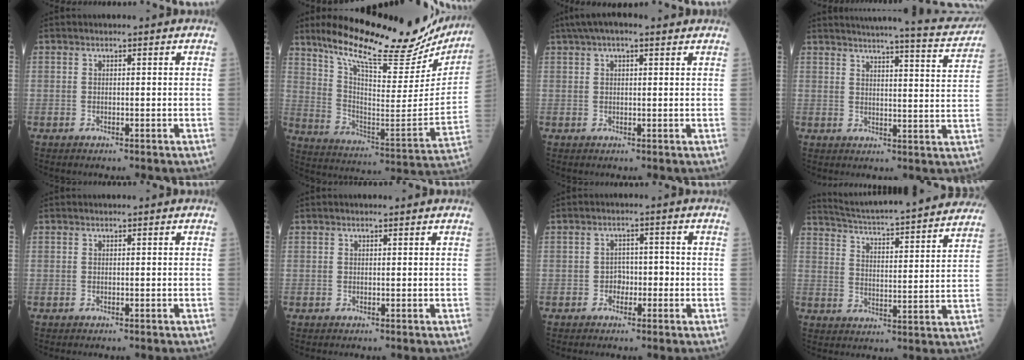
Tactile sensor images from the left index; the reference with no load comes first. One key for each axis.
{"total": 26.9, "fx": 22.6, "fy": 6.0, "fz": 13.4, "tx": -0.219, "ty": -0.035, "tz": 0.317}
{"total": 7.0, "fx": 4.9, "fy": 1.9, "fz": 4.6, "tx": -0.083, "ty": 0.048, "tz": 0.079}
{"total": 15.6, "fx": 14.7, "fy": 0.1, "fz": 5.3, "tx": -0.073, "ty": -0.047, "tz": 0.167}
{"total": 0.0}
{"total": 0.5, "fx": 0.4, "fy": 0.1, "fz": 0.3, "tx": -0.012, "ty": 0.003, "tz": 0.006}
{"total": 2.4, "fx": -0.9, "fy": 1.7, "fz": 1.4, "tx": -0.014, "ty": 0.009, "tz": -0.017}
{"total": 26.3, "fx": 24.2, "fy": 1.2, "fz": 10.2, "tx": -0.167, "ty": -0.030, "tz": 0.320}